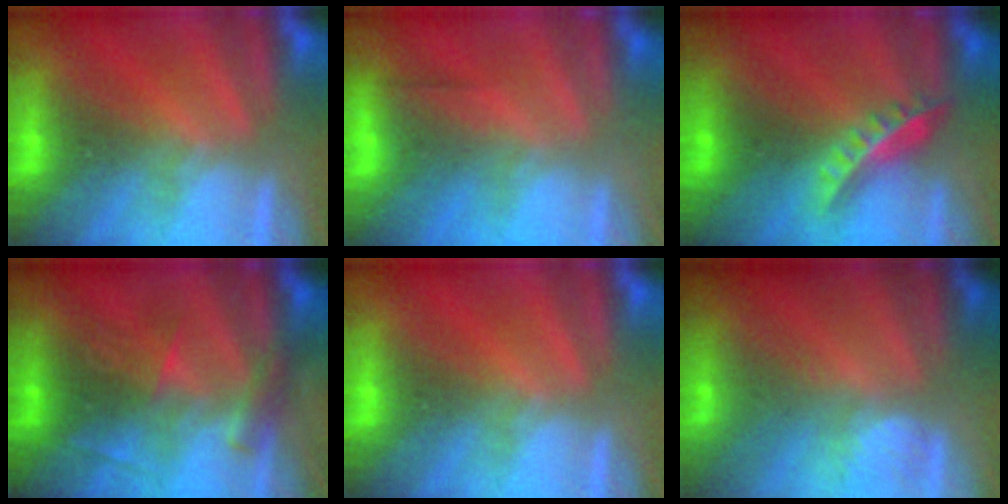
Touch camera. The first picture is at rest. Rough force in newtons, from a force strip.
{"total": 2.6}
{"total": 8.9}
{"total": 2.9}
{"total": 0.0}
{"total": 2.6}